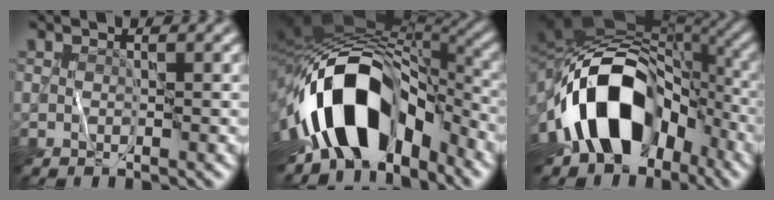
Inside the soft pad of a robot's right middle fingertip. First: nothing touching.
{"total": 14.3, "force": [-5.1, 8.4, 10.3], "torque": [-0.173, 0.010, -0.088]}
{"total": 14.8, "force": [-5.4, 9.6, 9.9], "torque": [-0.150, 0.010, -0.099]}